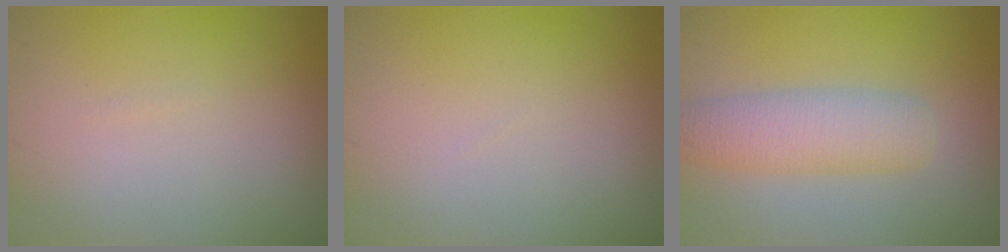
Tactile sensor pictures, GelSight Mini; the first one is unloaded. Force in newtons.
{"total": 0.0}
{"total": 4.4, "press": 4.4, "slide": 0.1}